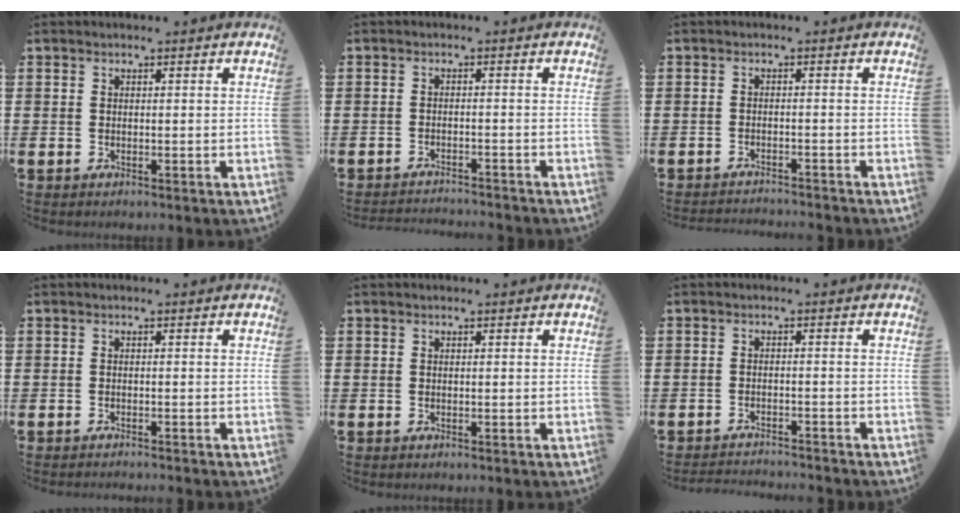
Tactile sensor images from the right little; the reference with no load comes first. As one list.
[{"total": 1.8, "force": [-1.8, -0.1, -0.1], "torque": [-0.003, 0.004, -0.038]}, {"total": 1.4, "force": [-1.4, -0.1, -0.1], "torque": [-0.001, 0.004, -0.030]}, {"total": 0.6, "force": [-0.5, -0.1, 0.0], "torque": [0.001, -0.001, -0.011]}, {"total": 0.0}, {"total": 1.8, "force": [-1.8, -0.1, -0.1], "torque": [-0.002, 0.002, -0.038]}]